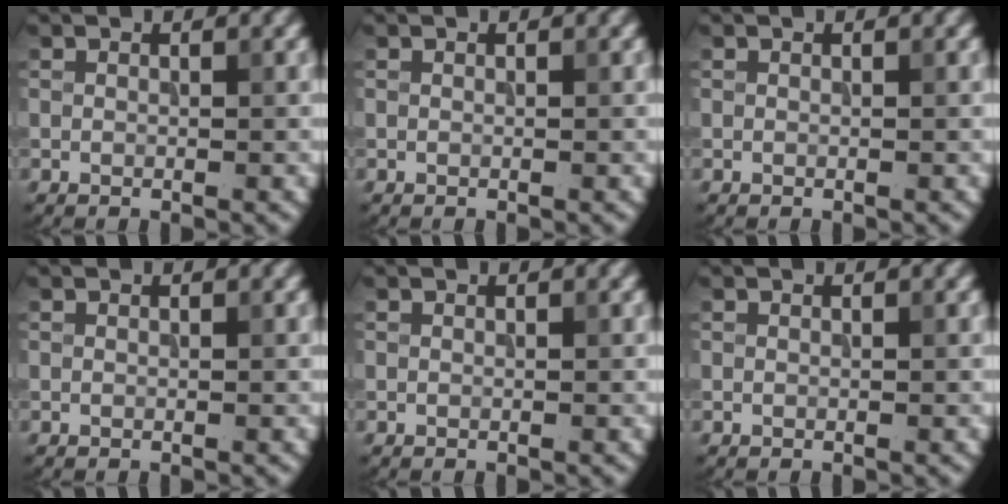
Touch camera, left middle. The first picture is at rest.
{"total": 0.0}
{"total": 0.0}
{"total": 0.0}
{"total": 0.0}
{"total": 0.0}